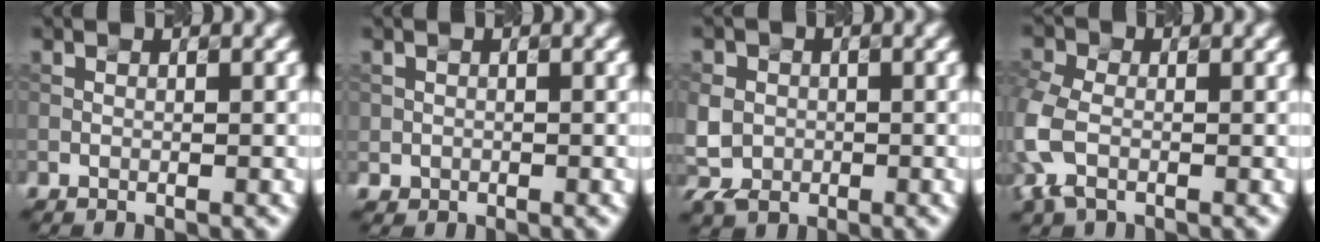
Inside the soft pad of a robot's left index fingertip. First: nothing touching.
{"total": 0.6, "force": [-0.1, 0.5, -0.3], "torque": [0.009, 0.000, 0.000]}
{"total": 3.6, "force": [-0.7, 3.2, 1.5], "torque": [-0.040, -0.001, -0.015]}
{"total": 5.6, "force": [-1.7, 3.7, 3.8], "torque": [-0.115, -0.006, -0.045]}